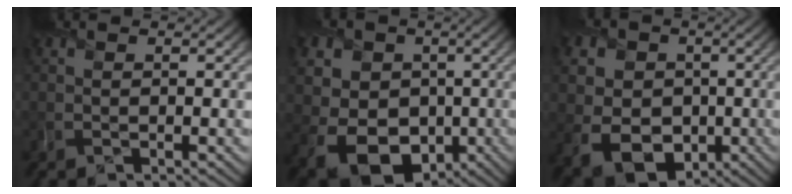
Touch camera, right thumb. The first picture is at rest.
{"total": 13.4, "force": [-1.1, 11.3, 7.2], "torque": [-0.174, -0.005, -0.033]}
{"total": 11.9, "force": [-1.1, 10.0, 6.3], "torque": [-0.163, -0.006, -0.027]}